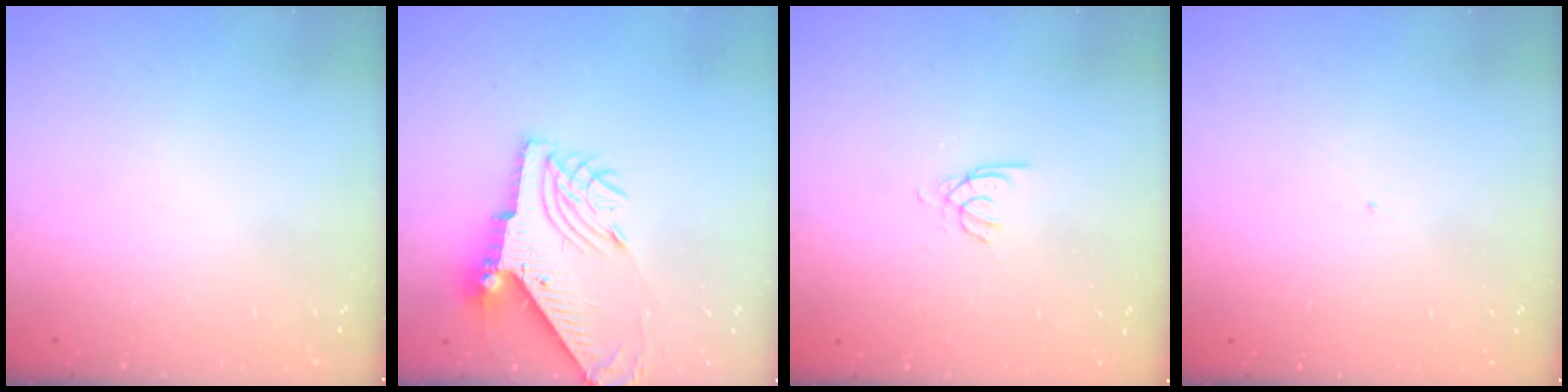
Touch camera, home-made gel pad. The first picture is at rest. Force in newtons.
{"total": 10.4, "press": 10.3, "slide": 1.4}
{"total": 2.4, "press": 2.3, "slide": 0.4}
{"total": 0.8, "press": 0.8, "slide": 0.1}